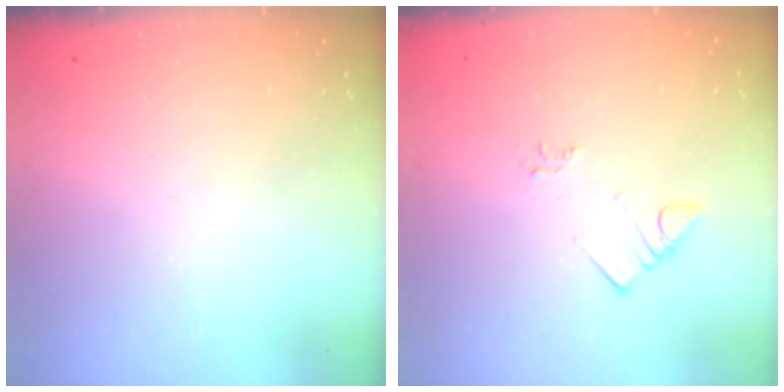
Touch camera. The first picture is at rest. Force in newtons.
{"total": 3.3, "press": 3.2, "slide": 0.4}